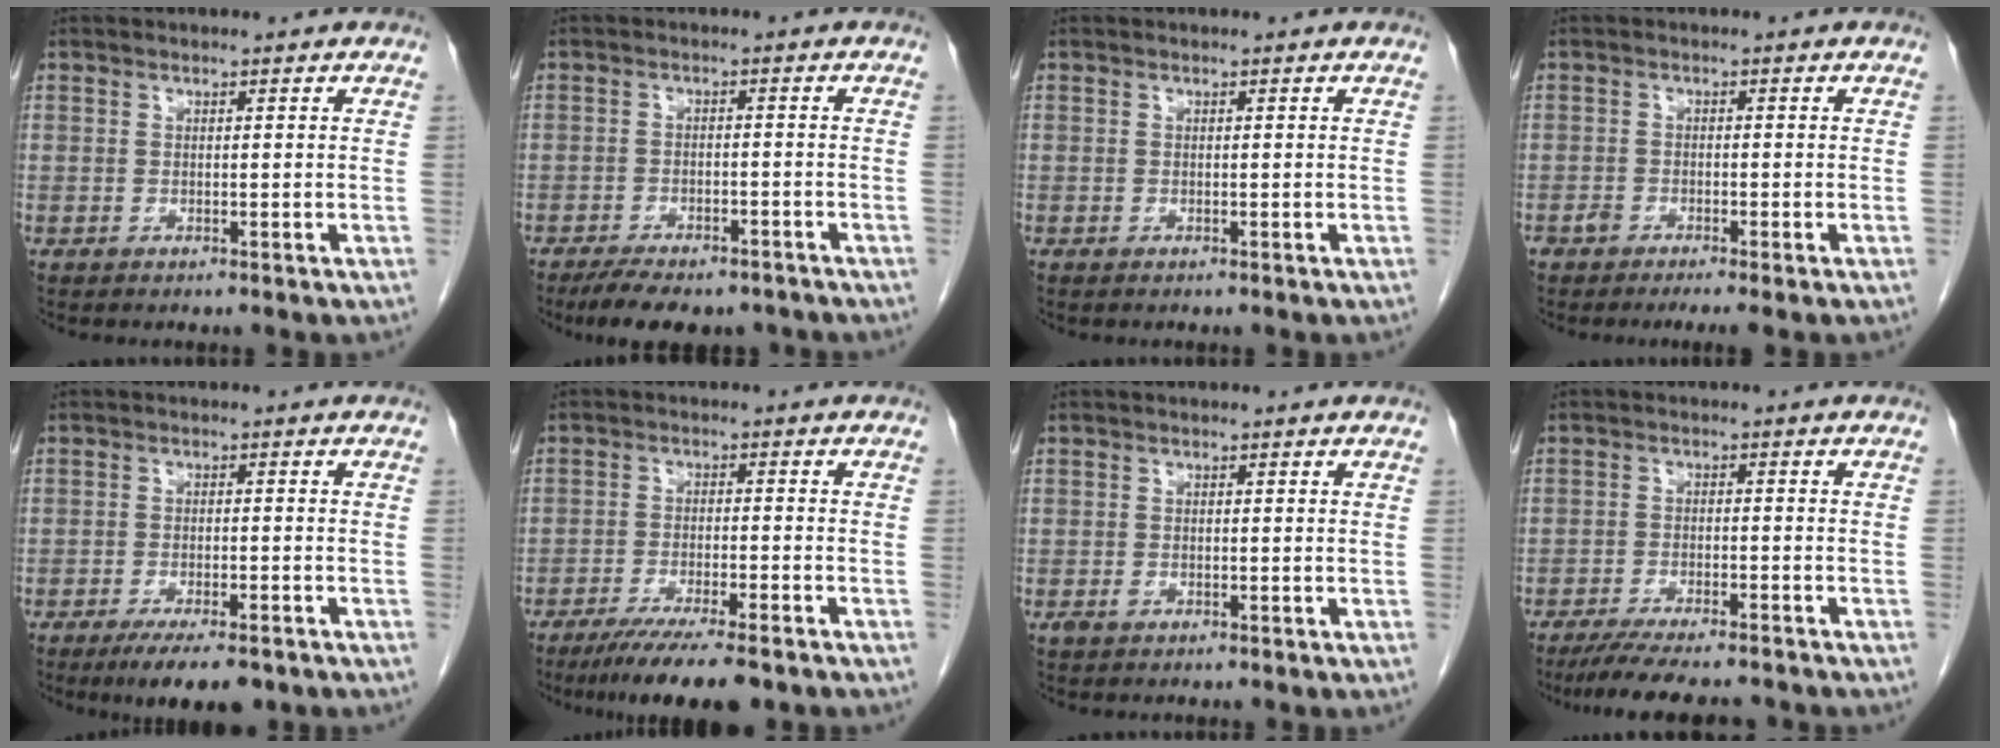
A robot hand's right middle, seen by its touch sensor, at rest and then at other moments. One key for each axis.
{"total": 10.7, "fx": -8.7, "fy": 4.0, "fz": 4.8, "tx": -0.066, "ty": 0.003, "tz": -0.123}
{"total": 0.0}
{"total": 2.5, "fx": -1.9, "fy": 0.5, "fz": 1.6, "tx": -0.031, "ty": -0.005, "tz": -0.035}
{"total": 7.6, "fx": -5.5, "fy": 2.0, "fz": 4.8, "tx": -0.067, "ty": -0.011, "tz": -0.079}
{"total": 10.5, "fx": -8.1, "fy": 1.0, "fz": 6.6, "tx": -0.096, "ty": -0.021, "tz": -0.125}
{"total": 0.9, "fx": -0.4, "fy": 0.6, "fz": 0.5, "tx": -0.012, "ty": 0.001, "tz": -0.005}
{"total": 11.3, "fx": -10.0, "fy": 1.5, "fz": 5.1, "tx": -0.075, "ty": -0.015, "tz": -0.146}